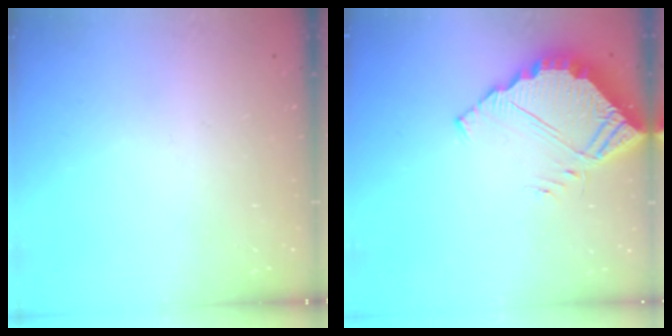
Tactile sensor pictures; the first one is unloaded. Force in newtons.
{"total": 6.1, "press": 6.1, "slide": 0.4}